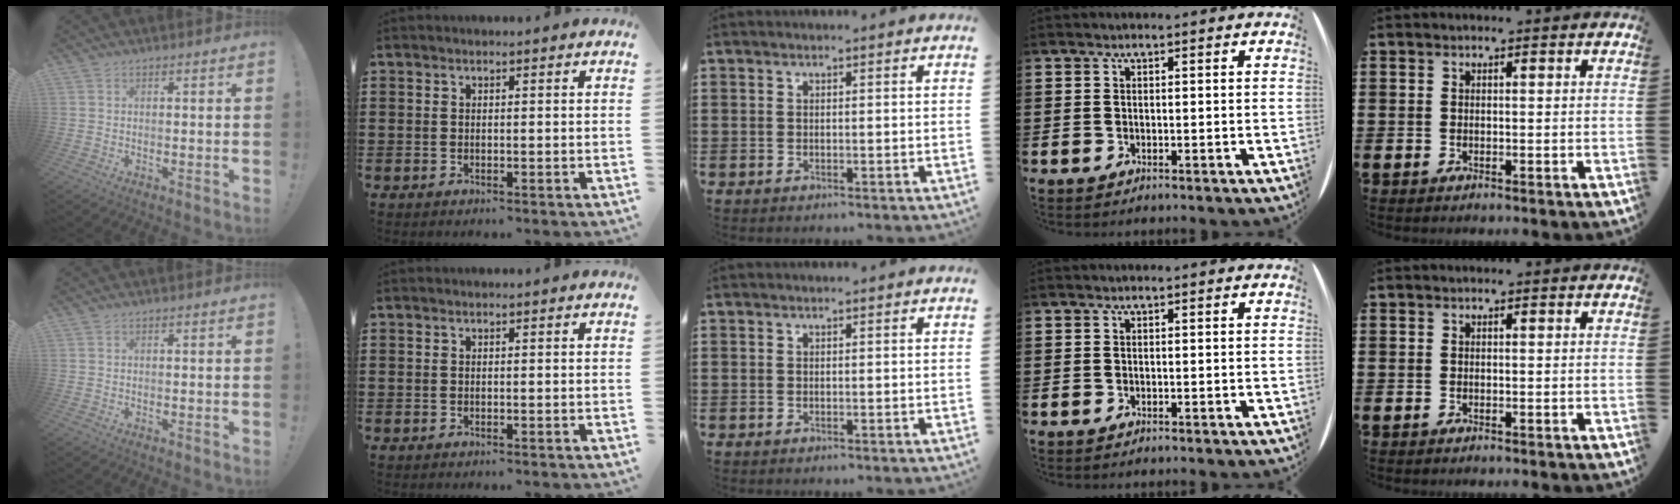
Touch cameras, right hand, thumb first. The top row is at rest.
{}